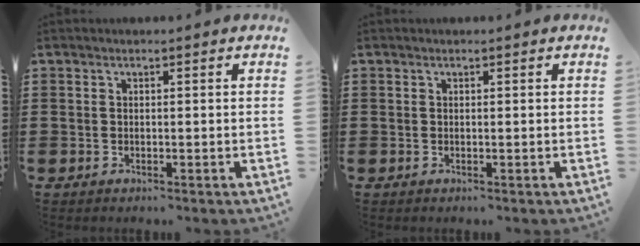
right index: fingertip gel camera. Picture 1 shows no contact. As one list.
[{"total": 0.0}]